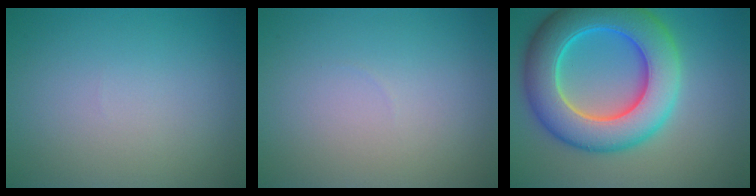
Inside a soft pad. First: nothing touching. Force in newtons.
{"total": 0.0}
{"total": 10.7, "press": 10.7, "slide": 0.4}